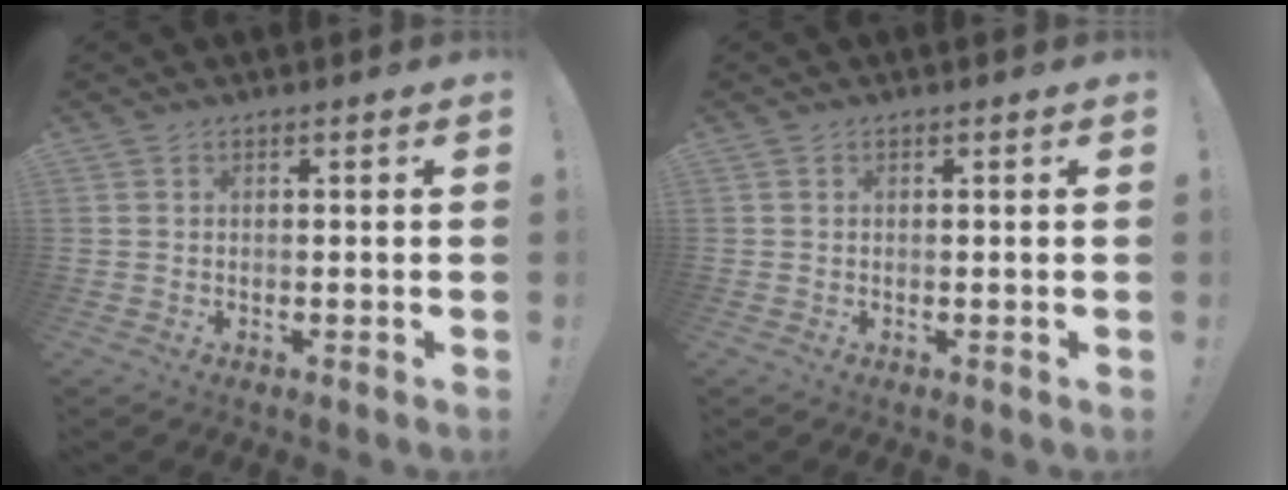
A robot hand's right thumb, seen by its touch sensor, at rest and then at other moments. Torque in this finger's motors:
{"motor_torque": [0.00, 0.00, -0.04, -0.04, 0.04]}